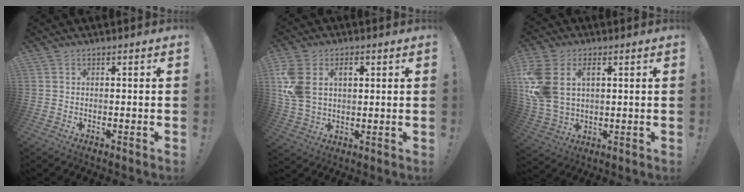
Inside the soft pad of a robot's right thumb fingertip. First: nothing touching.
{"total": 11.0, "force": [3.9, 7.6, 6.9], "torque": [-0.137, -0.006, 0.073]}
{"total": 13.3, "force": [4.1, 9.3, 8.6], "torque": [-0.190, -0.014, 0.078]}